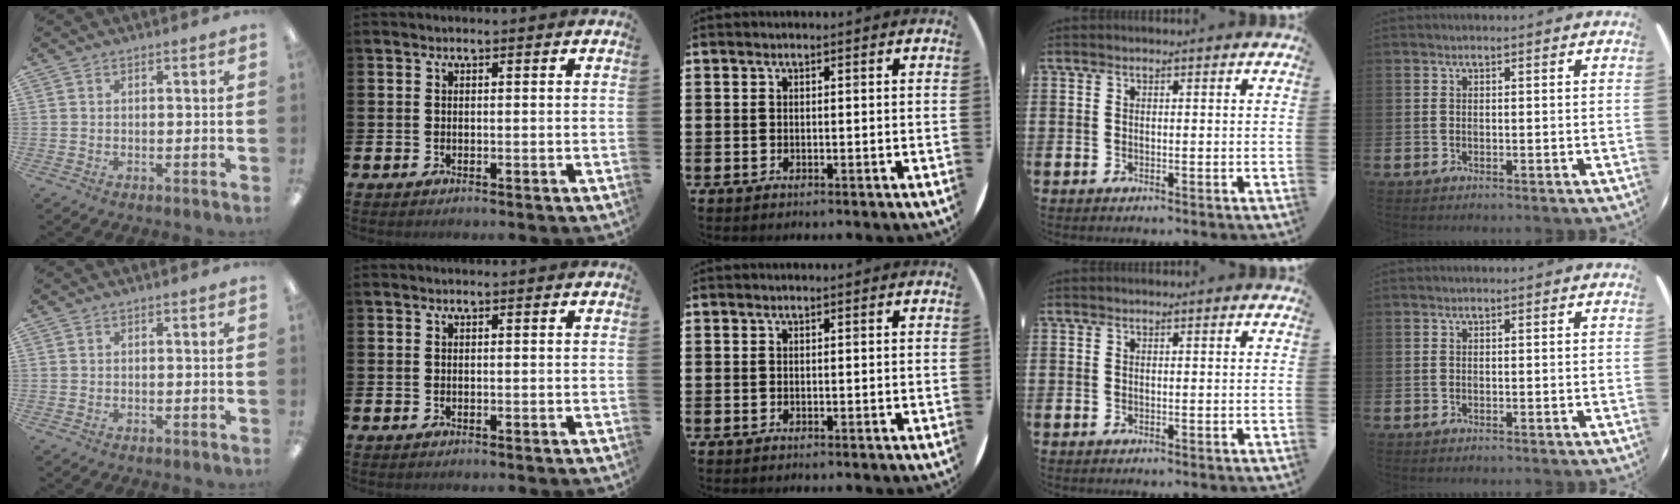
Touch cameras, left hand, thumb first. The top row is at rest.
{}